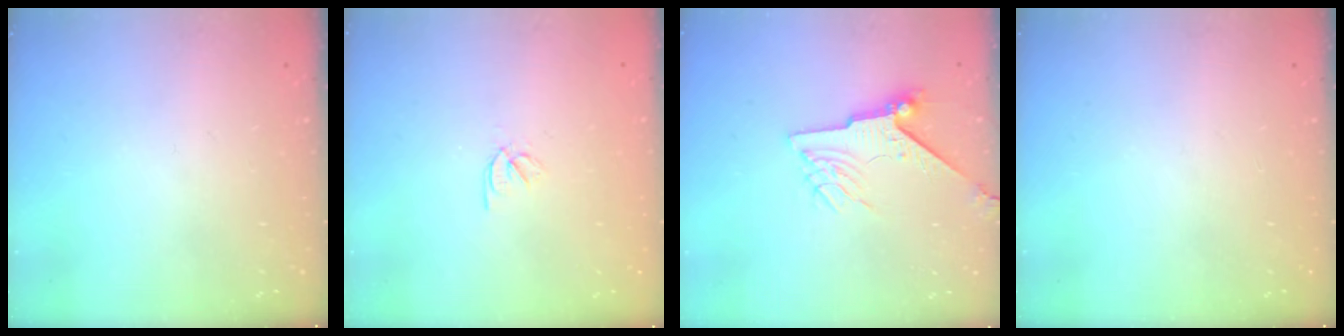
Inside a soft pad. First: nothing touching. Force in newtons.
{"total": 2.4, "press": 2.3, "slide": 0.7}
{"total": 7.0, "press": 6.9, "slide": 1.0}
{"total": 0.0}